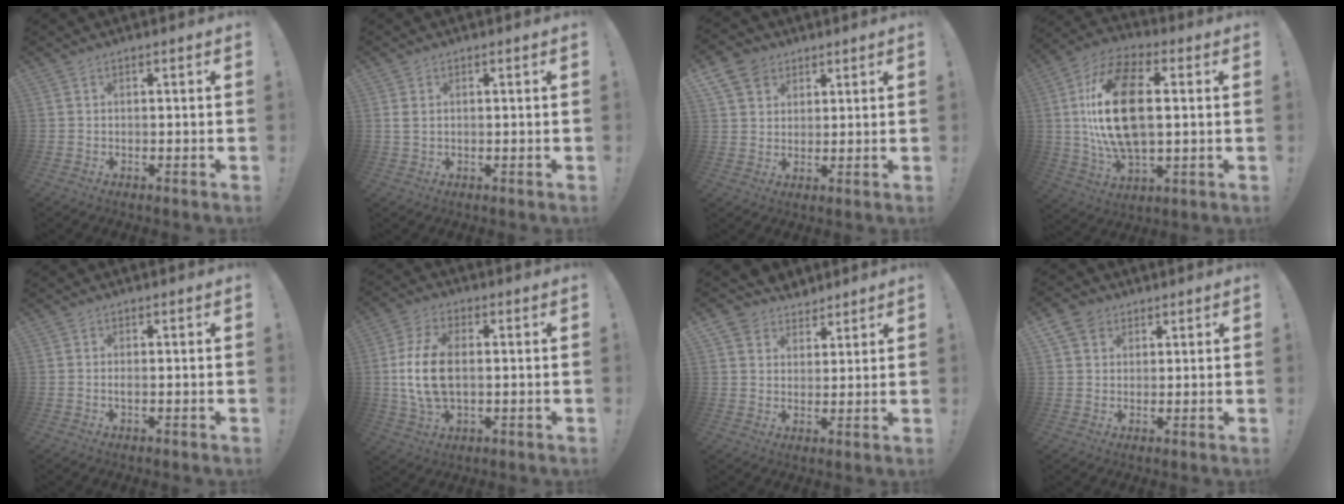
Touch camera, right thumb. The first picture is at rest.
{"total": 1.8, "force": [0.6, 1.1, 1.3], "torque": [-0.018, 0.000, 0.010]}
{"total": 8.6, "force": [4.9, 6.5, 2.6], "torque": [-0.048, -0.024, 0.101]}
{"total": 21.8, "force": [2.1, 11.8, 18.2], "torque": [-0.342, 0.001, 0.033]}
{"total": 0.8, "force": [-0.2, 0.0, 0.8], "torque": [-0.012, -0.002, -0.004]}
{"total": 13.3, "force": [0.6, 7.5, 10.9], "torque": [-0.222, -0.002, 0.013]}
{"total": 6.0, "force": [4.1, 4.3, -0.2], "torque": [-0.007, -0.033, 0.083]}
{"total": 6.6, "force": [3.5, 5.2, 2.2], "torque": [-0.041, -0.010, 0.072]}